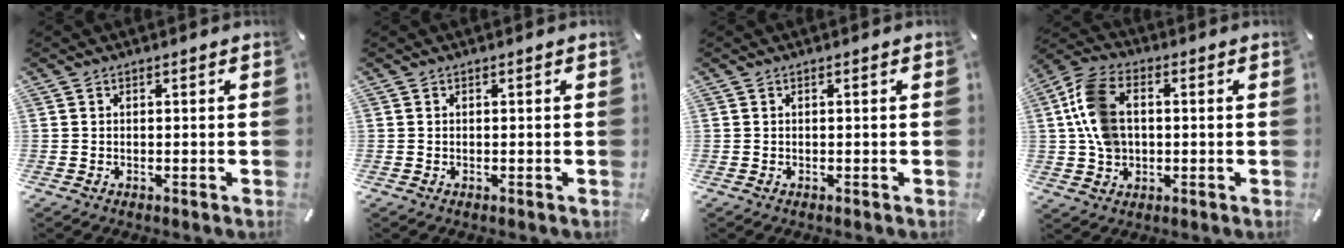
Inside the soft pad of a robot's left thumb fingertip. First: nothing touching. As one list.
[{"total": 0.0}, {"total": 0.0}, {"total": 11.4, "force": [1.1, 8.7, 7.2], "torque": [-0.175, 0.015, 0.023]}]